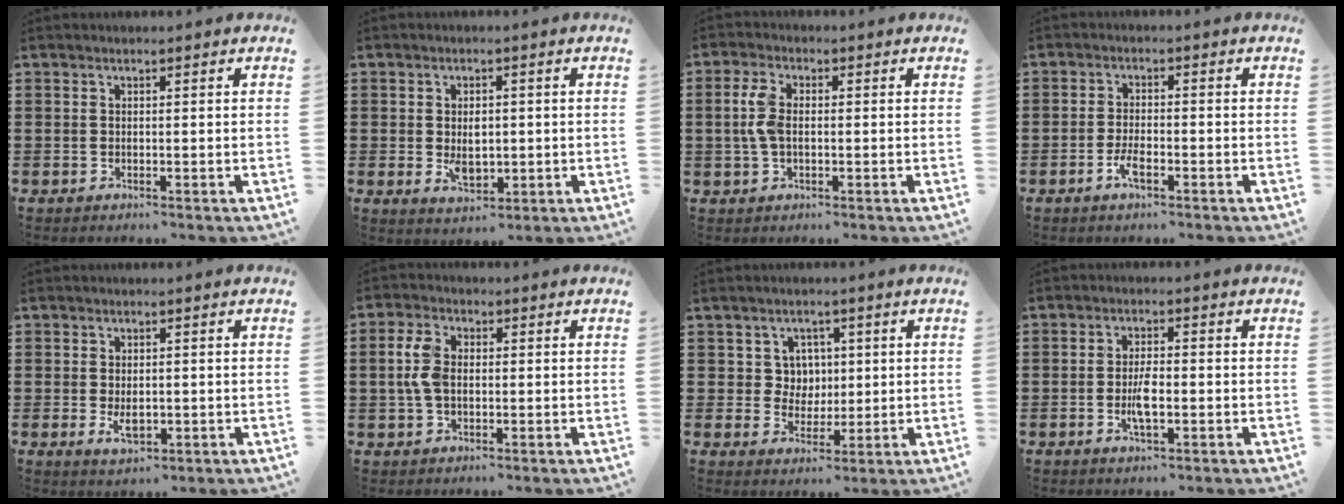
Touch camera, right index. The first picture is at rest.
{"total": 3.7, "force": [0.0, 2.2, 3.0], "torque": [-0.051, 0.003, -0.002]}
{"total": 4.9, "force": [0.2, 2.5, 4.2], "torque": [-0.107, 0.002, -0.005]}
{"total": 3.2, "force": [-1.7, 0.9, 2.6], "torque": [-0.051, -0.002, -0.032]}
{"total": 2.8, "force": [-0.4, 1.3, 2.5], "torque": [-0.039, -0.005, -0.009]}
{"total": 5.3, "force": [0.2, 3.2, 4.2], "torque": [-0.108, 0.005, -0.005]}
{"total": 4.5, "force": [1.1, 4.2, 1.2], "torque": [-0.045, 0.016, 0.019]}
{"total": 4.1, "force": [-0.9, 1.3, 3.8], "torque": [-0.080, -0.002, -0.021]}